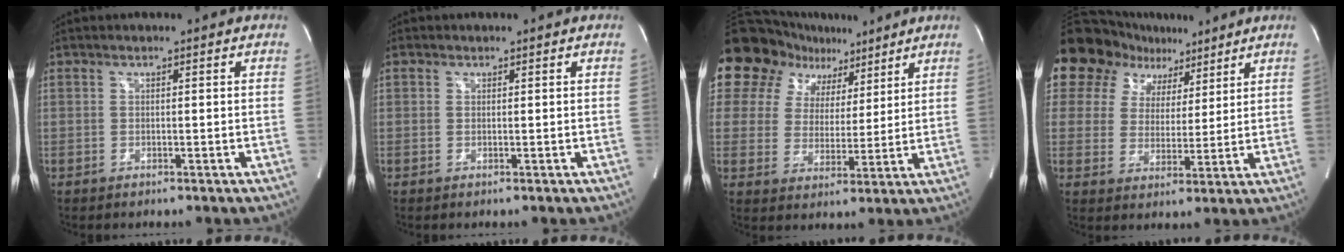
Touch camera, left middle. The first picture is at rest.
{"total": 1.2, "force": [-0.3, -1.0, -0.6], "torque": [0.009, -0.010, -0.004]}
{"total": 13.5, "force": [9.3, 8.8, 4.2], "torque": [-0.073, 0.038, 0.151]}
{"total": 12.7, "force": [8.8, 8.4, 3.7], "torque": [-0.064, 0.036, 0.146]}